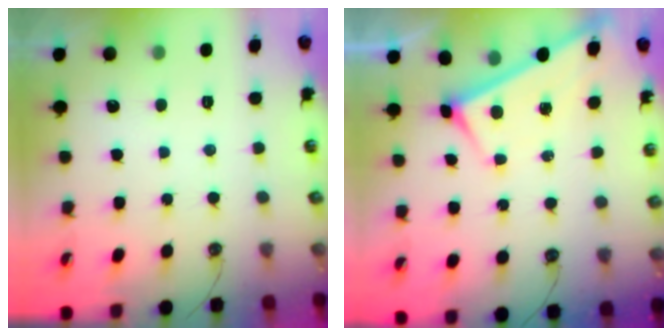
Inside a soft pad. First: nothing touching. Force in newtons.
{"total": 3.0, "press": 3.0, "slide": 0.2}